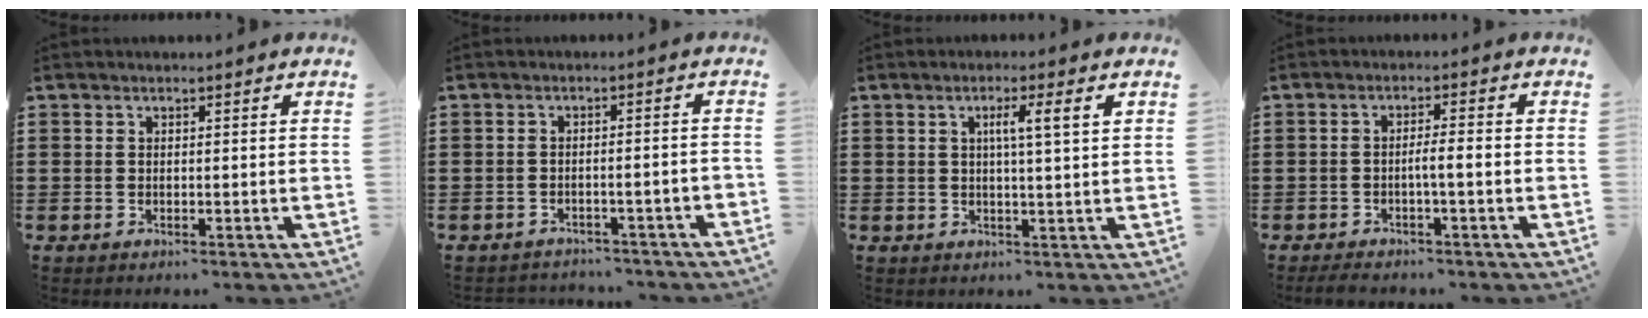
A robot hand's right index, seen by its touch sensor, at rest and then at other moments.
{"total": 2.2, "force": [-2.1, 0.3, 0.5], "torque": [-0.014, 0.001, -0.044]}
{"total": 4.0, "force": [0.9, 0.1, 3.9], "torque": [-0.075, 0.000, 0.011]}
{"total": 3.1, "force": [-1.9, 0.1, 2.5], "torque": [-0.051, -0.006, -0.039]}